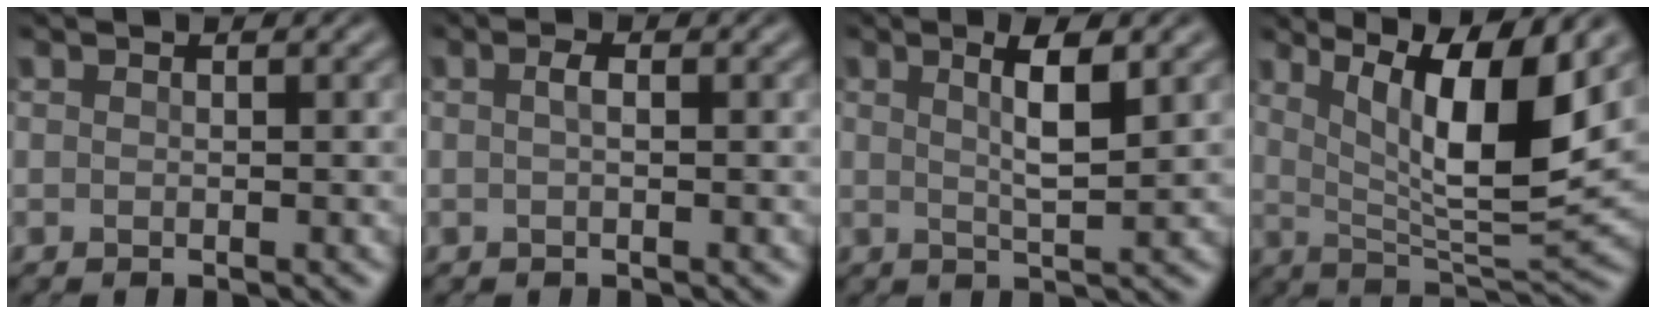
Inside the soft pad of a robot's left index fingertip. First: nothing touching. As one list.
[{"total": 0.9, "force": [-0.2, 0.3, 0.9], "torque": [-0.019, 0.002, -0.002]}, {"total": 3.6, "force": [1.1, 0.8, 3.4], "torque": [-0.053, -0.003, 0.018]}, {"total": 10.9, "force": [4.1, 2.7, 9.7], "torque": [-0.157, -0.007, 0.075]}]